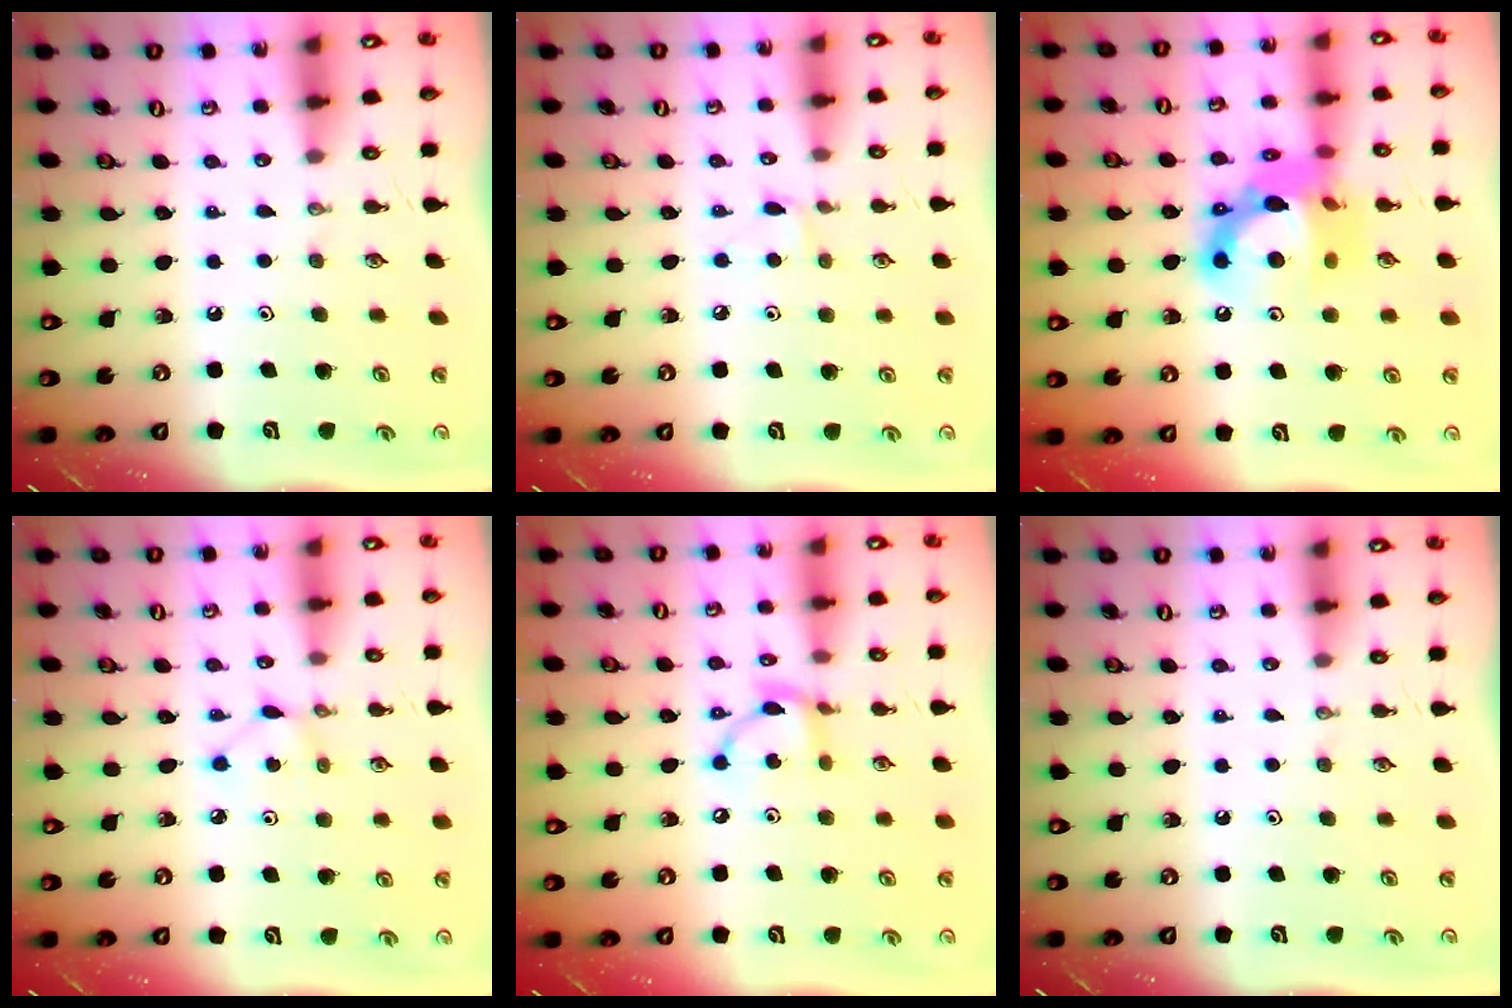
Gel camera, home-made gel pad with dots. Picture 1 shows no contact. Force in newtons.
{"total": 4.3, "press": 4.3, "slide": 0.6}
{"total": 16.3, "press": 16.3, "slide": 1.2}
{"total": 2.8, "press": 2.8, "slide": 0.3}
{"total": 10.0, "press": 10.0, "slide": 0.5}
{"total": 0.0}